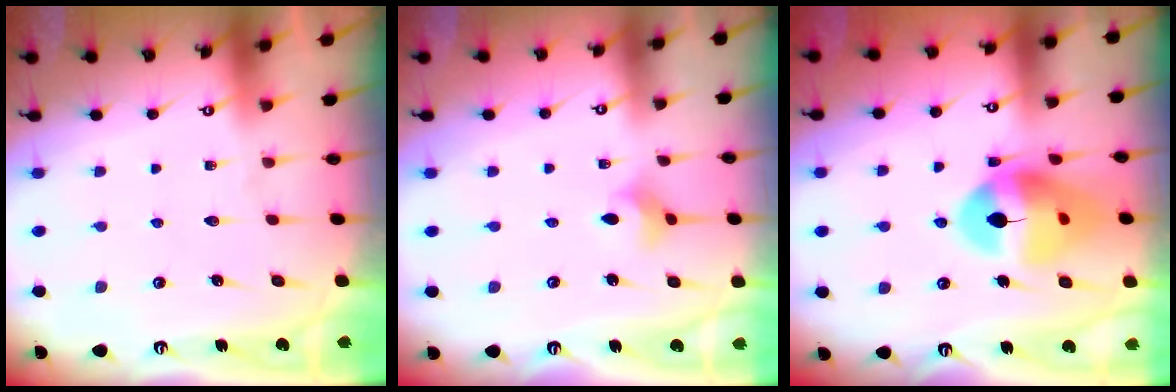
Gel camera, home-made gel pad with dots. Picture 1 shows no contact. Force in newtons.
{"total": 4.0, "press": 4.0, "slide": 0.6}
{"total": 16.8, "press": 16.7, "slide": 2.1}